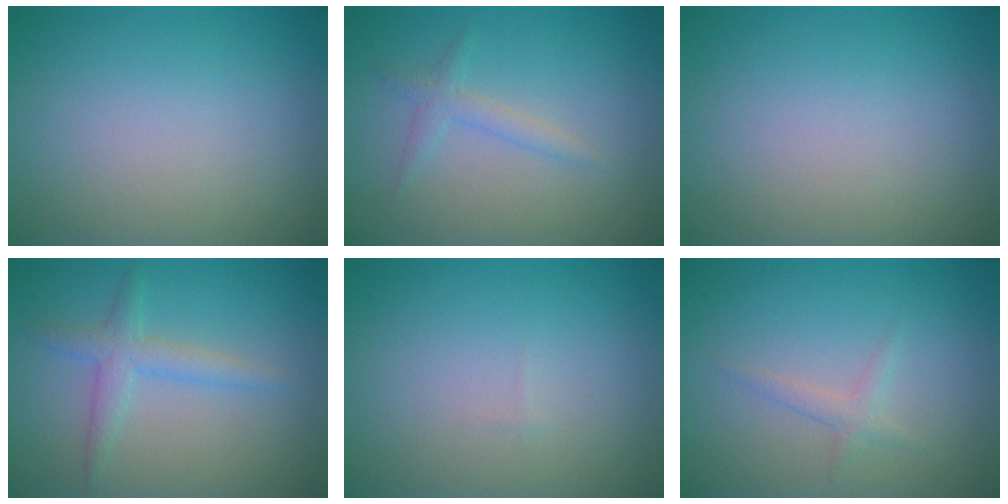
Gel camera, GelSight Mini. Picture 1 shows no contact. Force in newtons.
{"total": 1.5, "press": 1.5, "slide": 0.1}
{"total": 0.0}
{"total": 1.8, "press": 1.8, "slide": 0.1}
{"total": 0.0}
{"total": 1.2, "press": 1.2, "slide": 0.1}